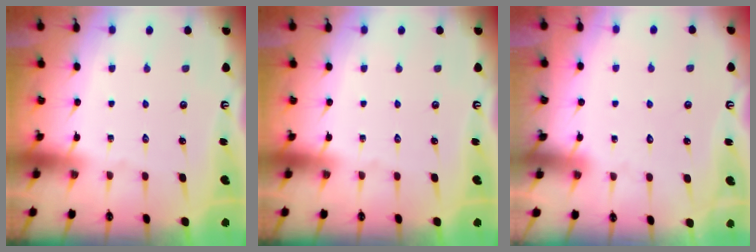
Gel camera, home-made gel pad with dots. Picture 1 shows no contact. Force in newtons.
{"total": 0.0}
{"total": 1.9, "press": 1.9, "slide": 0.1}